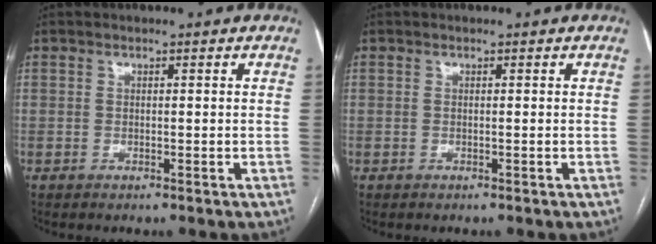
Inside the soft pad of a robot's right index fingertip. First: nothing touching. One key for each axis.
{"total": 0.0}